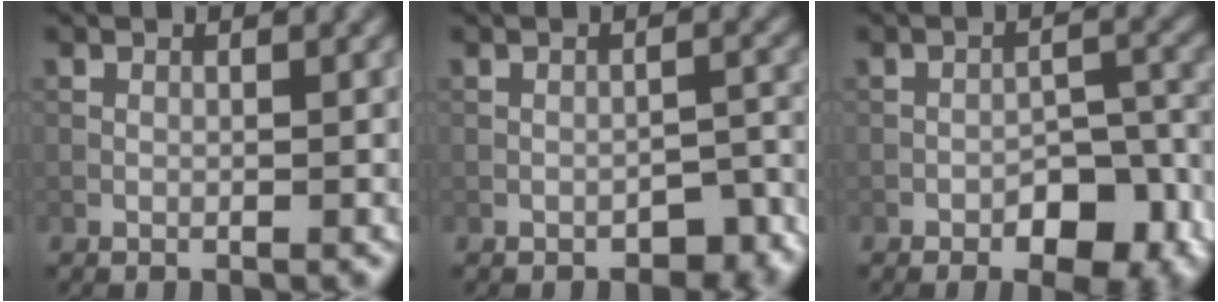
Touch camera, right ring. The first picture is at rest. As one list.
[{"total": 2.9, "force": [-2.0, 1.4, 1.5], "torque": [-0.015, 0.003, -0.022]}, {"total": 6.4, "force": [-3.6, 3.0, 4.4], "torque": [-0.053, 0.014, -0.050]}]